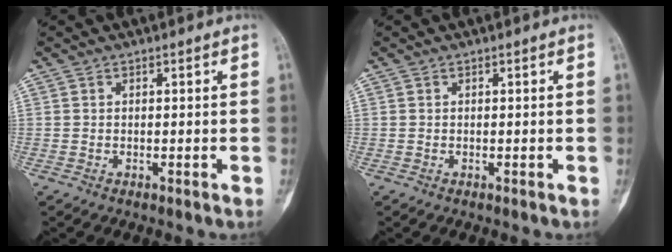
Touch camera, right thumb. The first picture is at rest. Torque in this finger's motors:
{"motor_torque": [0.16, 0.11, 0.12, 0.06, 0.00]}